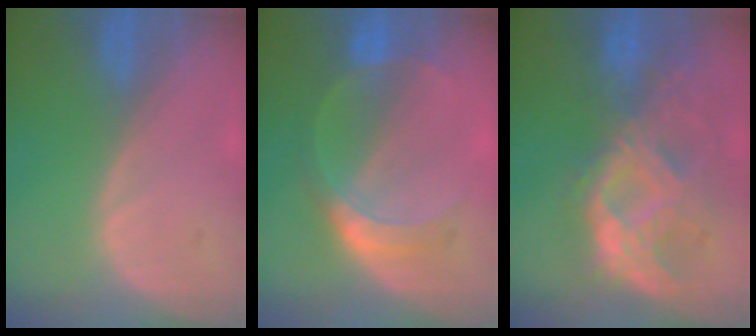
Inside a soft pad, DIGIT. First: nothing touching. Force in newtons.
{"total": 5.5, "press": 5.5, "slide": 0.1}
{"total": 9.9, "press": 8.8, "slide": 4.5}